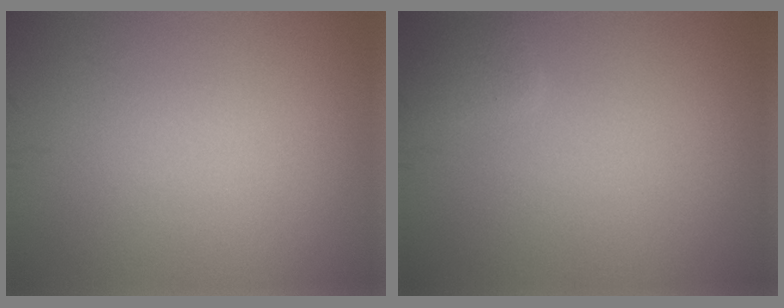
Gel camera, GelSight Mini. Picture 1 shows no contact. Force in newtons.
{"total": 1.0, "press": 1.0, "slide": 0.1}